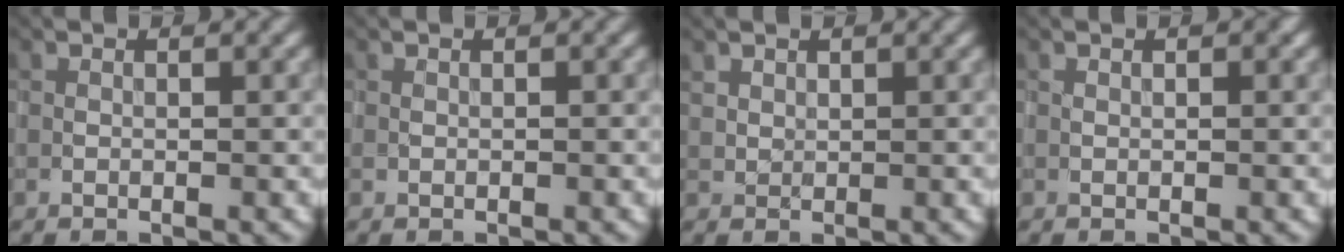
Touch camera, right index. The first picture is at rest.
{"total": 0.0}
{"total": 1.0, "force": [0.7, 0.7, 0.2], "torque": [-0.005, 0.000, 0.019]}
{"total": 0.6, "force": [0.2, 0.3, 0.4], "torque": [-0.005, 0.000, 0.003]}